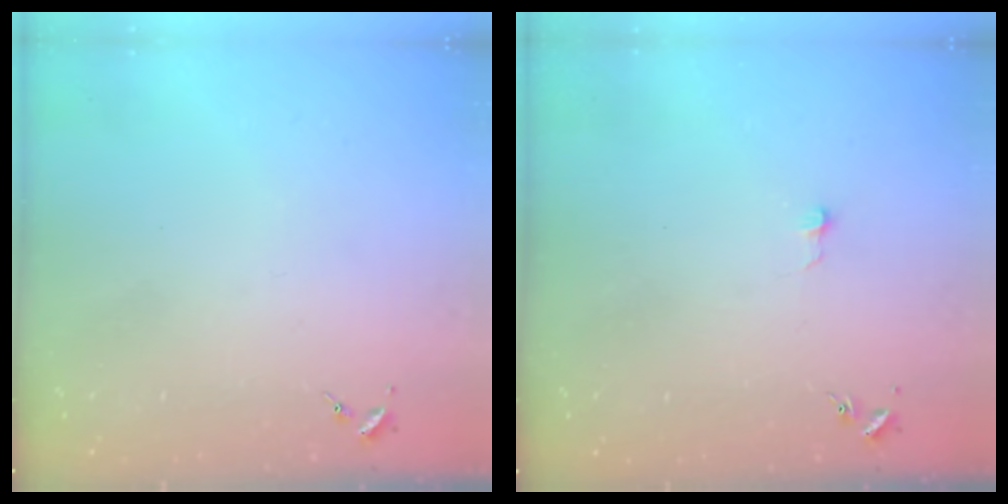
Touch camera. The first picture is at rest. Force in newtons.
{"total": 3.1, "press": 3.1, "slide": 0.3}